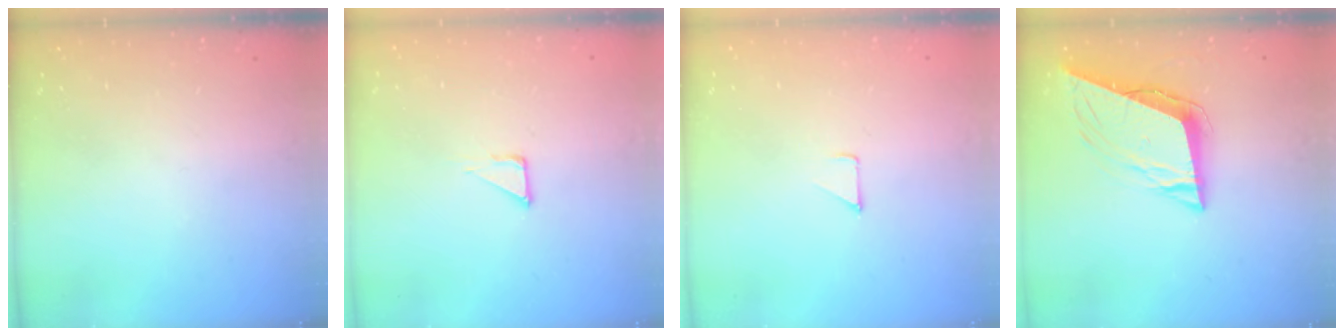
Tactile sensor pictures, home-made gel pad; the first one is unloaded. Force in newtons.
{"total": 3.6, "press": 3.6, "slide": 0.2}
{"total": 3.3, "press": 3.3, "slide": 0.3}
{"total": 10.9, "press": 10.3, "slide": 3.4}